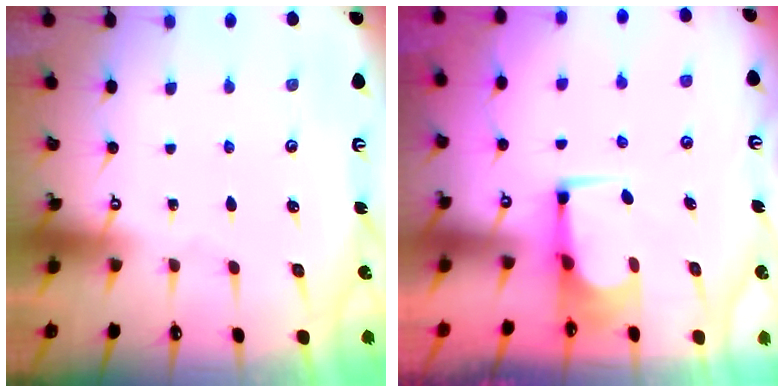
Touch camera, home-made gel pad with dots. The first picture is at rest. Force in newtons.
{"total": 1.8, "press": 1.7, "slide": 0.3}